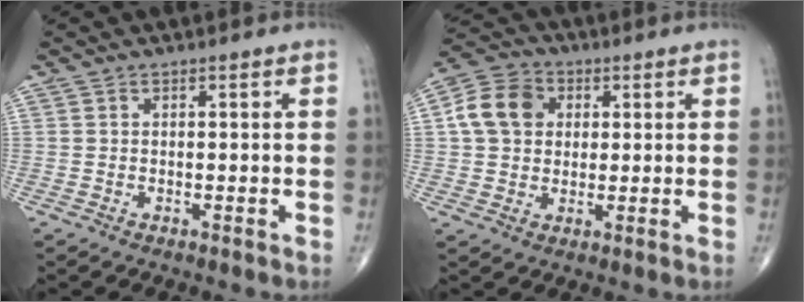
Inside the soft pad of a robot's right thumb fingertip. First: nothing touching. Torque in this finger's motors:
{"motor_torque": [-0.36, 0.39, 0.06, -0.03, 0.21]}